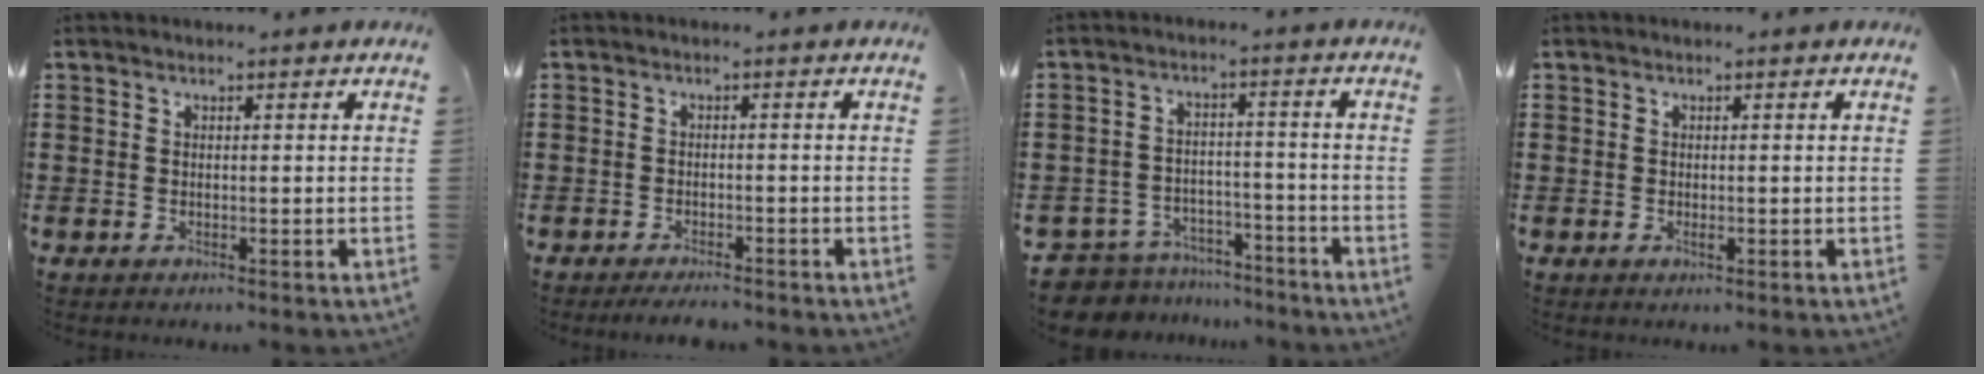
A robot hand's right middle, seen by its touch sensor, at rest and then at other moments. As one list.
[{"total": 1.9, "force": [-1.7, 0.0, 0.6], "torque": [-0.014, -0.002, -0.032]}, {"total": 6.1, "force": [-6.0, 1.1, 0.3], "torque": [-0.027, 0.006, -0.127]}, {"total": 0.7, "force": [-0.3, 0.2, 0.6], "torque": [-0.011, -0.005, -0.004]}]